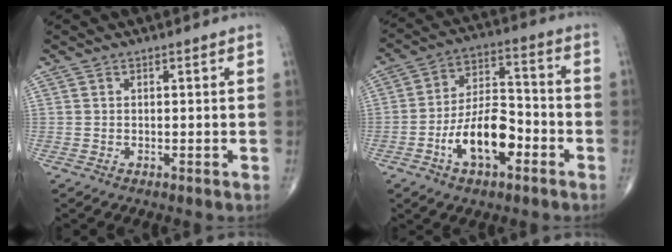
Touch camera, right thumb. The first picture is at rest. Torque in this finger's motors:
{"motor_torque": [2.13, 1.72, 1.36, -0.83, 0.13]}